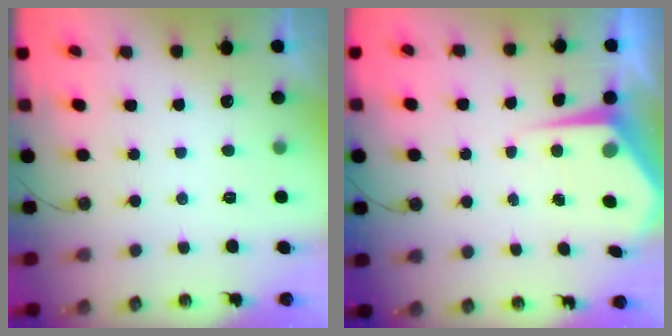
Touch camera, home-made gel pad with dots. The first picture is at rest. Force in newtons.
{"total": 5.7, "press": 5.7, "slide": 0.4}